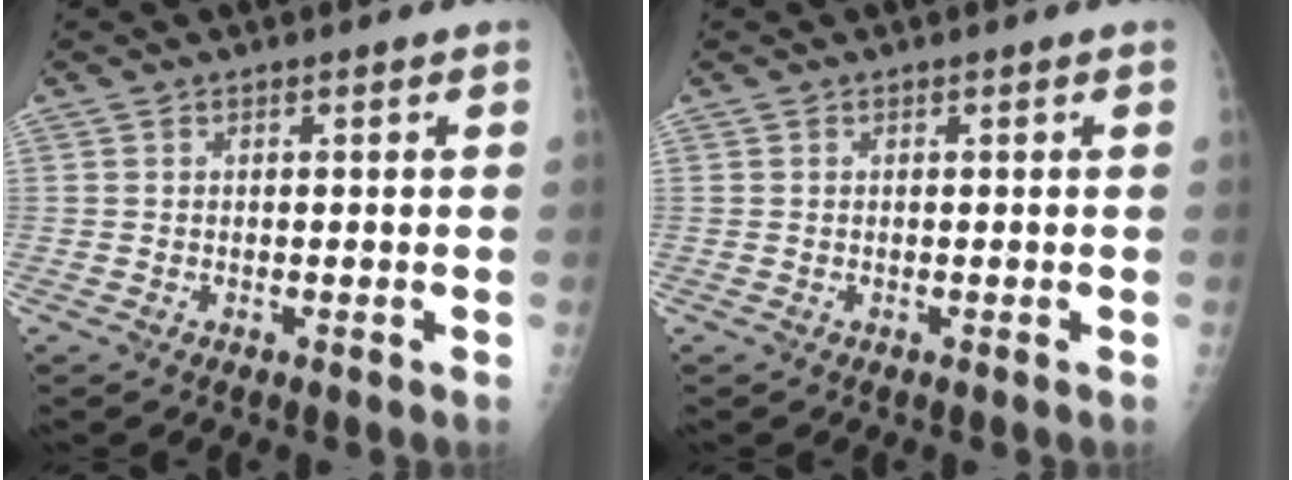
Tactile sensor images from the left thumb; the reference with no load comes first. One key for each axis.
{"total": 0.0}